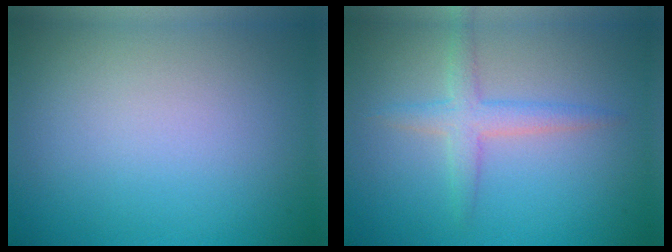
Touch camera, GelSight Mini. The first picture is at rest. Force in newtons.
{"total": 2.4, "press": 2.4, "slide": 0.1}